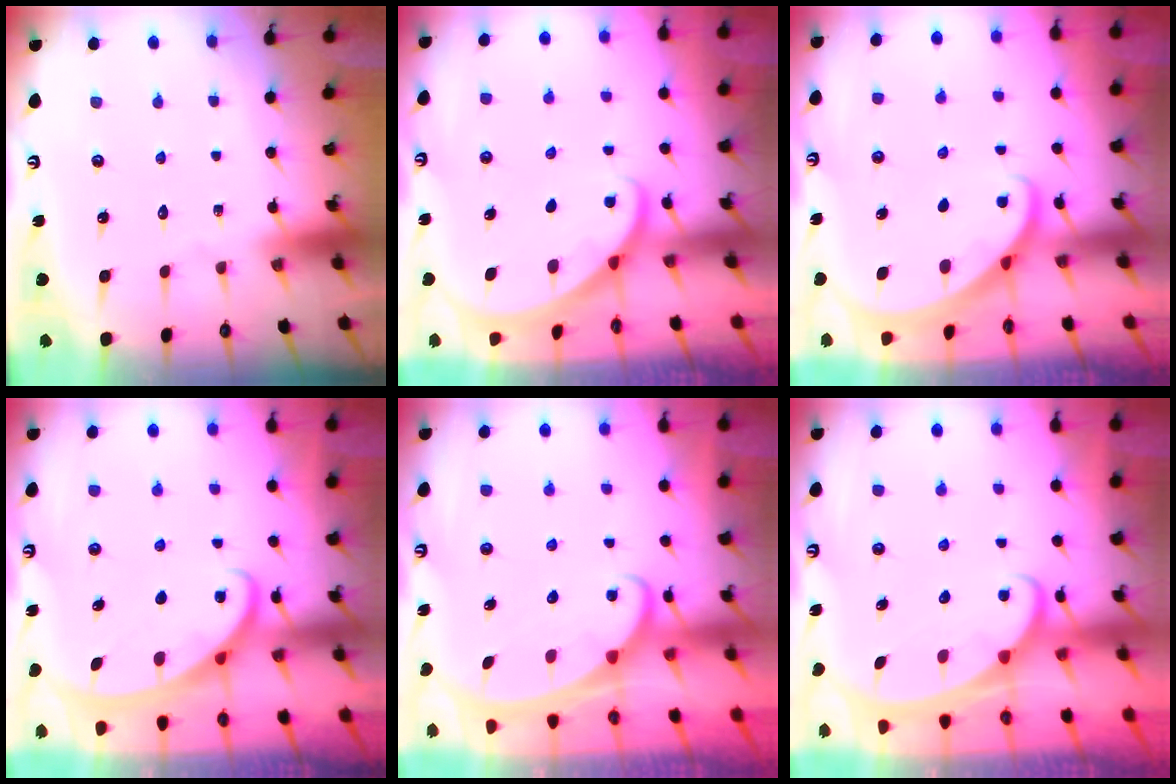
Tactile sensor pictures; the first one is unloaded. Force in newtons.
{"total": 2.0, "press": 2.0, "slide": 0.1}
{"total": 1.8, "press": 1.8, "slide": 0.1}
{"total": 2.7, "press": 2.7, "slide": 0.4}
{"total": 2.3, "press": 2.3, "slide": 0.3}
{"total": 2.4, "press": 2.4, "slide": 0.3}